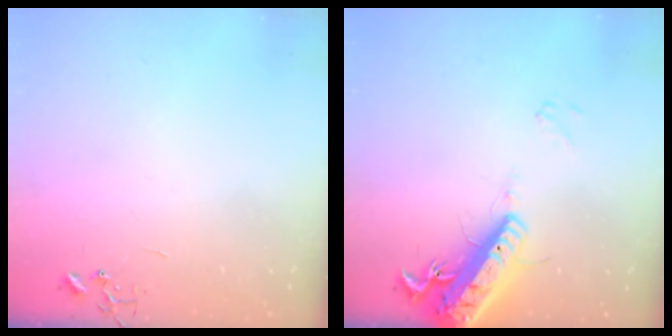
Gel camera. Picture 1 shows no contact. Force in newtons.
{"total": 19.0, "press": 18.7, "slide": 3.7}